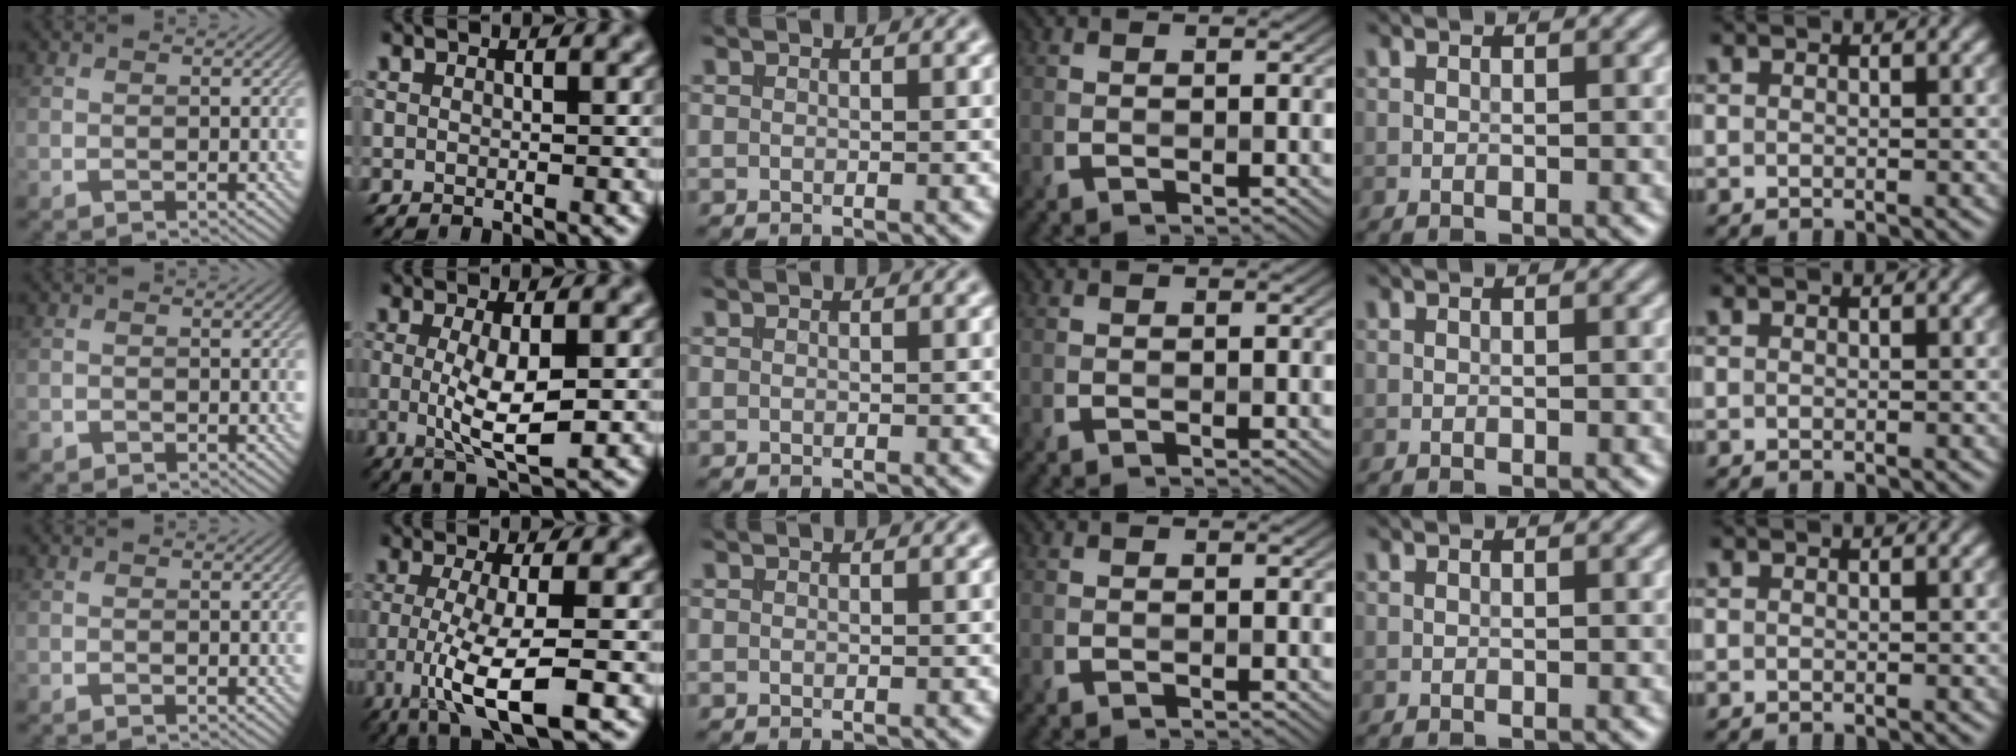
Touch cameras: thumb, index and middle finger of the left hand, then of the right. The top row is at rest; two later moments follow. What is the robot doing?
{"motion": "insert", "object": "coin"}